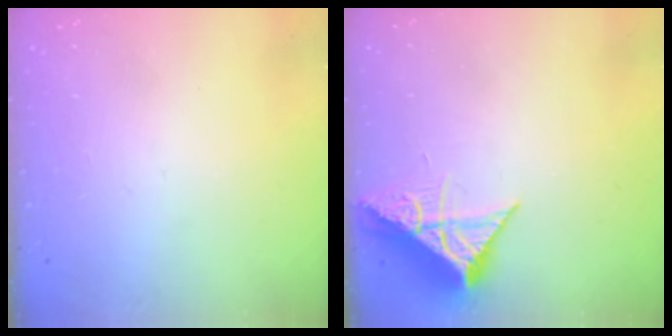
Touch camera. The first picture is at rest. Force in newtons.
{"total": 8.1, "press": 8.1, "slide": 0.3}